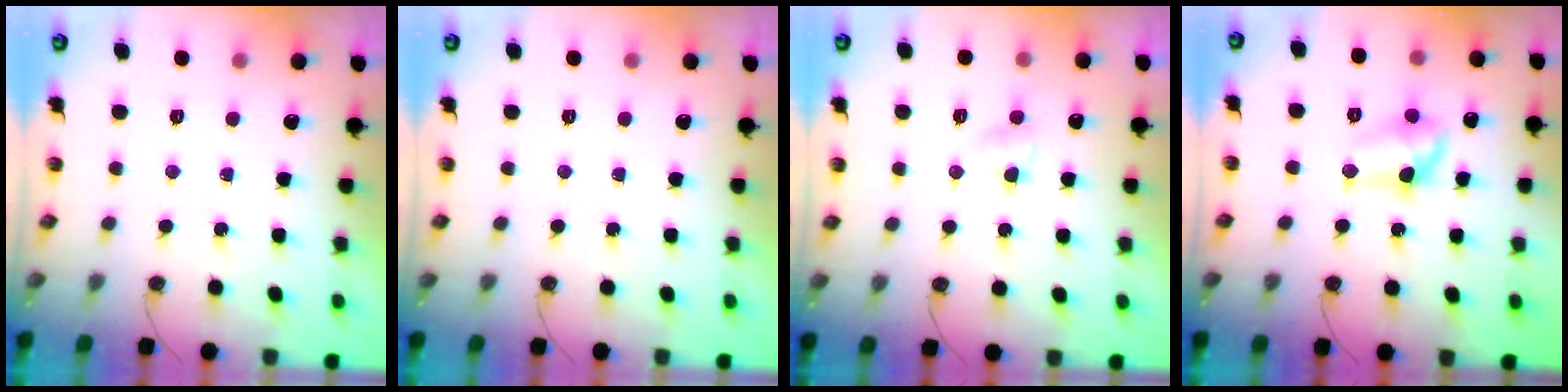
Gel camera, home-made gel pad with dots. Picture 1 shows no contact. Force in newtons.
{"total": 0.0}
{"total": 4.8, "press": 4.8, "slide": 0.3}
{"total": 9.6, "press": 9.6, "slide": 1.0}